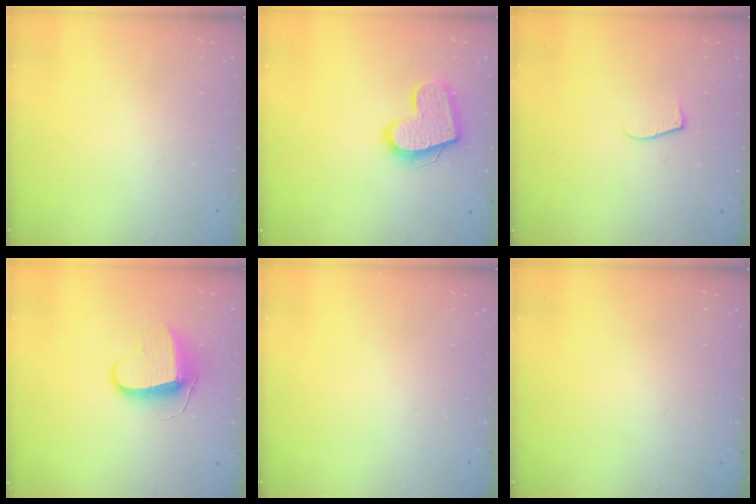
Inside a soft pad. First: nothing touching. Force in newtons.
{"total": 14.9, "press": 14.9, "slide": 1.0}
{"total": 5.3, "press": 5.2, "slide": 0.6}
{"total": 9.1, "press": 9.1, "slide": 0.3}
{"total": 0.0}
{"total": 0.0}